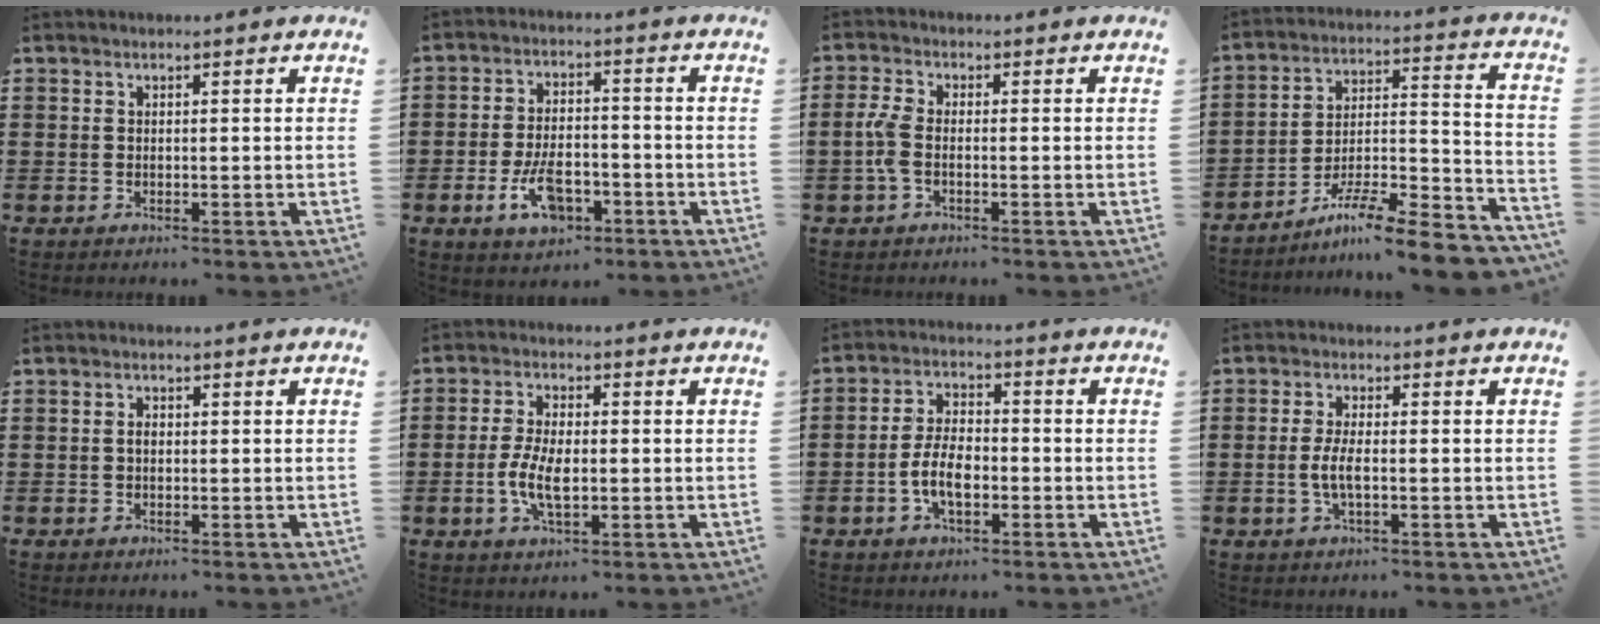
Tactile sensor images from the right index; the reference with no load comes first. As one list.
[{"total": 7.5, "force": [-3.3, 3.7, 5.7], "torque": [-0.109, 0.000, -0.062]}, {"total": 3.6, "force": [-1.0, 1.4, 3.1], "torque": [-0.085, -0.006, -0.025]}, {"total": 9.6, "force": [-8.1, 0.3, 5.1], "torque": [-0.077, 0.005, -0.160]}, {"total": 1.1, "force": [0.0, 0.6, 0.9], "torque": [-0.020, 0.002, -0.001]}, {"total": 6.3, "force": [-1.1, 2.7, 5.5], "torque": [-0.125, -0.006, -0.026]}, {"total": 6.4, "force": [-1.8, 3.0, 5.4], "torque": [-0.128, -0.004, -0.041]}, {"total": 3.8, "force": [-0.8, 1.0, 3.6], "torque": [-0.085, -0.008, -0.021]}]